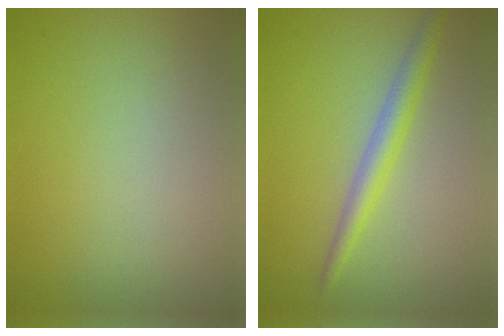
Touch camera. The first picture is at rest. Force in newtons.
{"total": 2.6, "press": 2.6, "slide": 0.0}